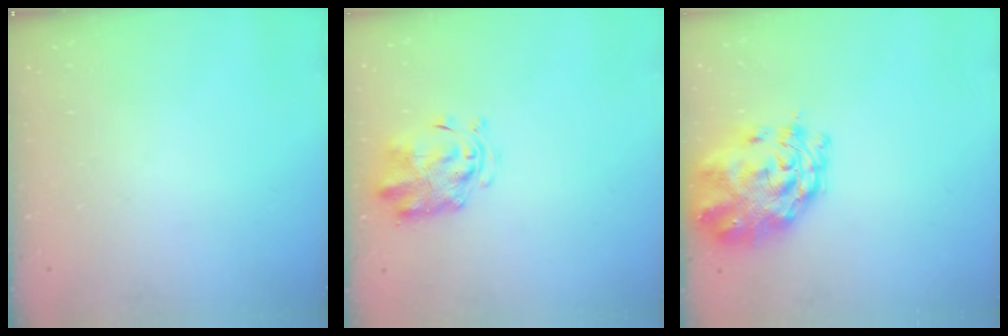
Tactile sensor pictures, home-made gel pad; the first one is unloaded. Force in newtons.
{"total": 2.9, "press": 2.9, "slide": 0.6}
{"total": 5.2, "press": 4.8, "slide": 1.9}